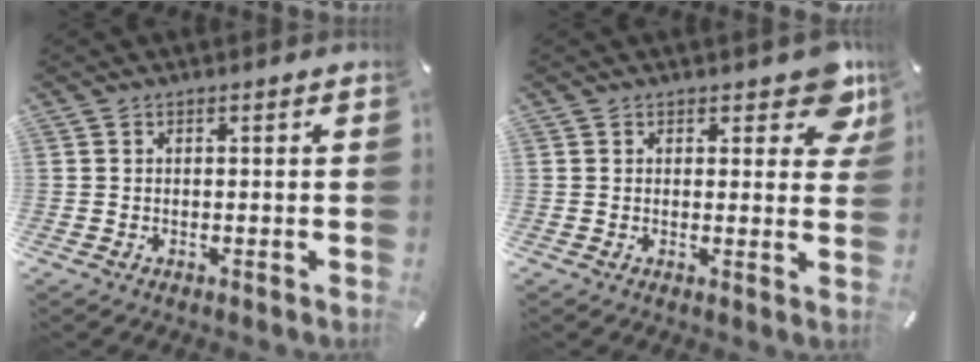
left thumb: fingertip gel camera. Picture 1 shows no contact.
{"total": 7.7, "force": [4.5, 3.8, 5.0], "torque": [-0.042, -0.027, 0.073]}